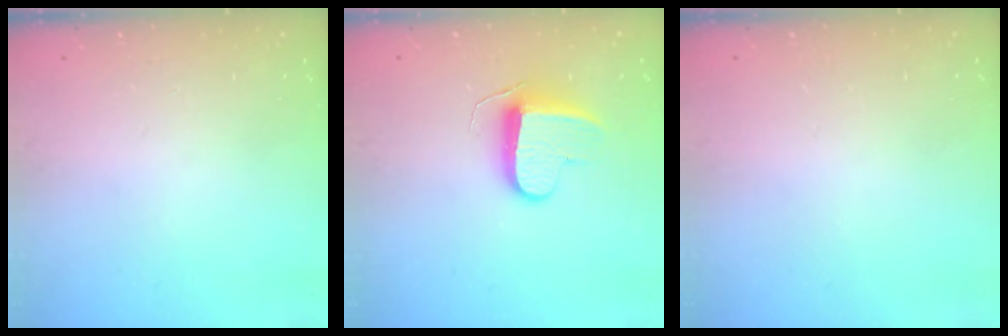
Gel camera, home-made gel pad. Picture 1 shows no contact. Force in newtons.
{"total": 9.6, "press": 9.6, "slide": 0.2}
{"total": 0.0}